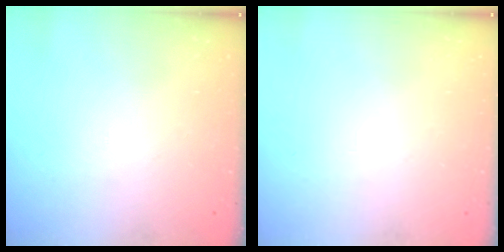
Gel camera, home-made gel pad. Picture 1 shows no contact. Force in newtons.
{"total": 0.0}